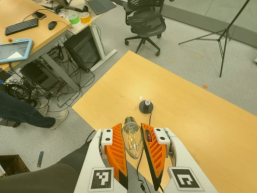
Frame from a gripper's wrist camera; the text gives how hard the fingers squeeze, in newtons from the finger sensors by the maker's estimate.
{"total": 12.9, "left": 13.5, "right": 12.3}